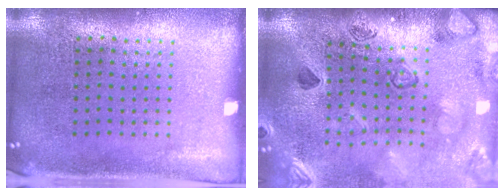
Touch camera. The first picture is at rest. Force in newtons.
{"total": 2.3, "press": 2.3, "slide": 0.5}